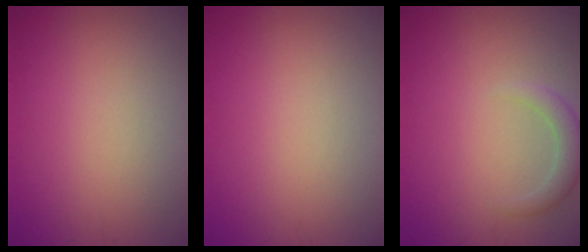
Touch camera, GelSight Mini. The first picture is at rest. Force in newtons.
{"total": 0.0}
{"total": 2.0, "press": 2.0, "slide": 0.2}